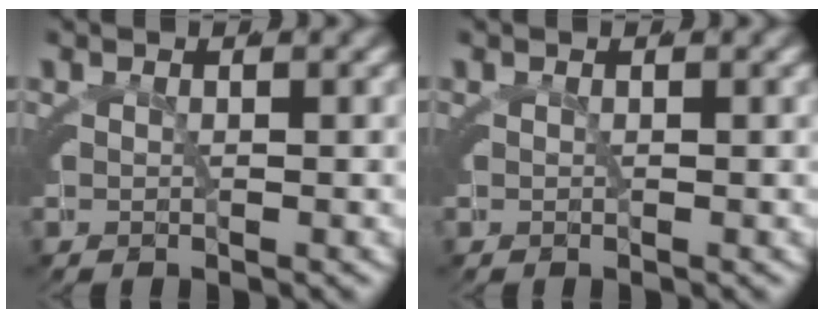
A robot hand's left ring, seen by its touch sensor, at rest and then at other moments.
{"total": 0.0}